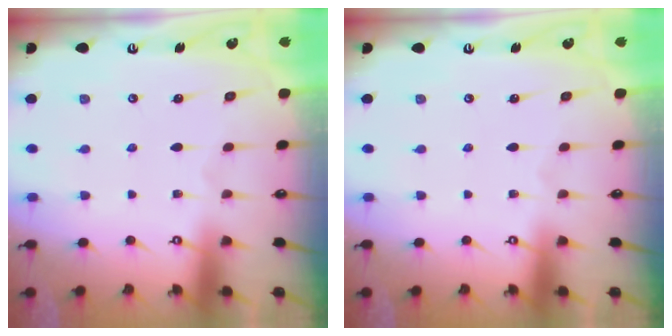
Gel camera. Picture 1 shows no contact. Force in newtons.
{"total": 0.0}